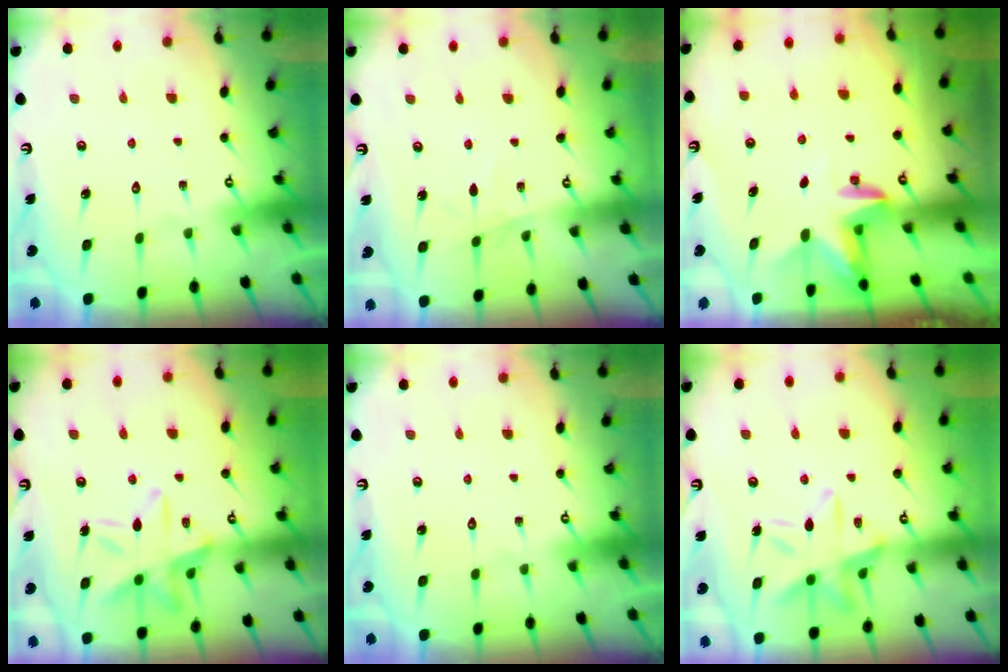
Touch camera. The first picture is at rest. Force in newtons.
{"total": 2.6, "press": 2.6, "slide": 0.3}
{"total": 3.4, "press": 3.4, "slide": 0.2}
{"total": 16.2, "press": 16.2, "slide": 1.2}
{"total": 0.0}
{"total": 16.2, "press": 16.2, "slide": 1.2}